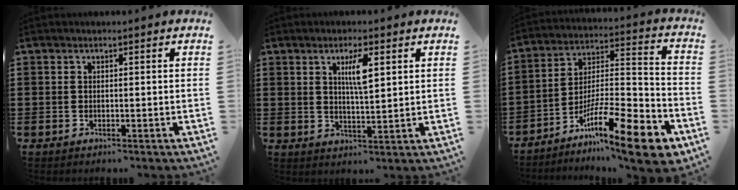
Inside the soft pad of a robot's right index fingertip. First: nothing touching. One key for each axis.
{"total": 4.7, "fx": 1.8, "fy": 1.1, "fz": 4.2, "tx": -0.073, "ty": 0.001, "tz": 0.025}
{"total": 15.8, "fx": -10.9, "fy": 2.4, "fz": 11.2, "tx": -0.175, "ty": 0.031, "tz": -0.190}